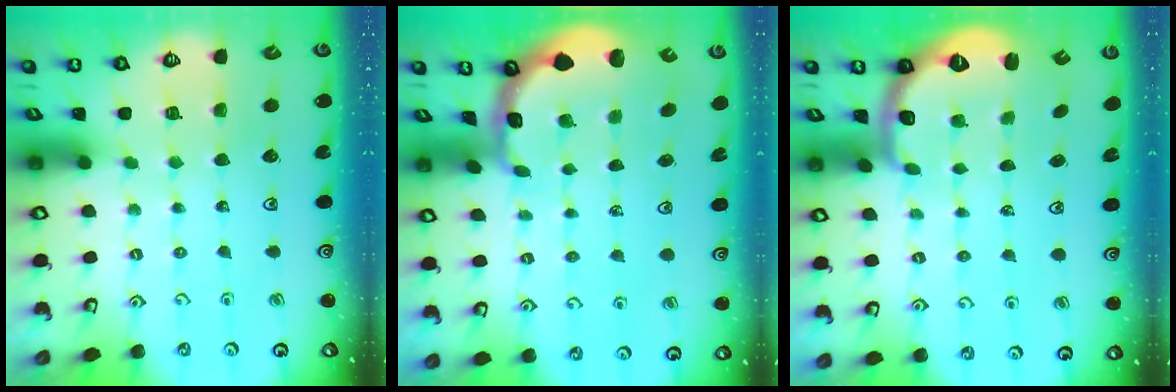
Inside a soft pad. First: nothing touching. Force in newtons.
{"total": 1.6, "press": 1.4, "slide": 0.7}
{"total": 2.5, "press": 2.0, "slide": 1.5}